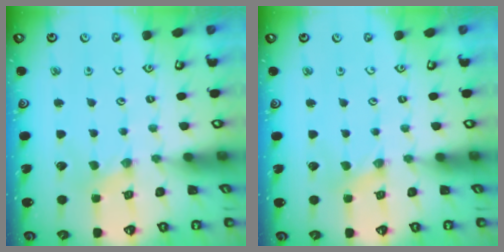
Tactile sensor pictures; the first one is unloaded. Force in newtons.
{"total": 0.0}